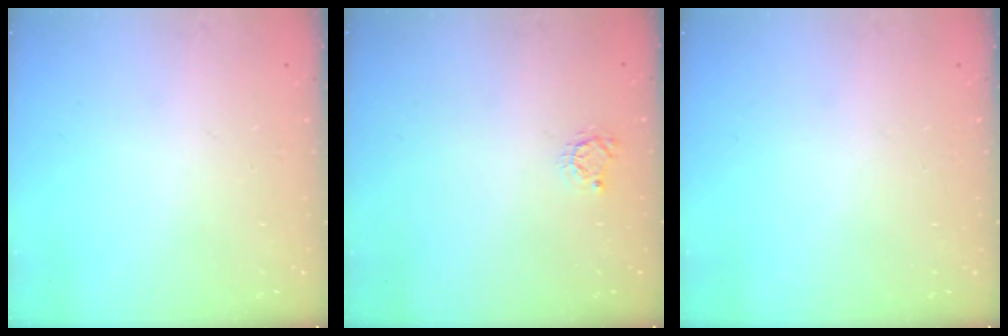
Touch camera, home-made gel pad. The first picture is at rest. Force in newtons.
{"total": 2.9, "press": 2.9, "slide": 0.4}
{"total": 0.0}